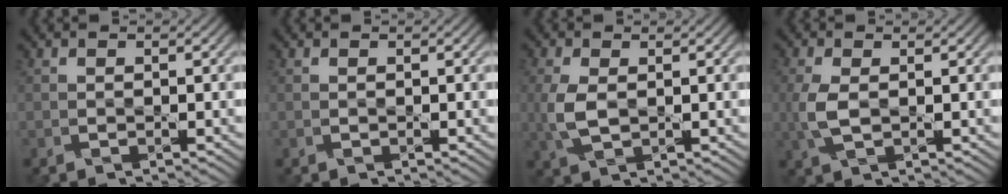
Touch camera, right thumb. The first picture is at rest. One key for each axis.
{"total": 0.0}
{"total": 4.3, "fx": 0.1, "fy": 2.4, "fz": 3.5, "tx": -0.099, "ty": -0.002, "tz": 0.004}
{"total": 3.8, "fx": 0.0, "fy": 1.9, "fz": 3.3, "tx": -0.094, "ty": 0.000, "tz": 0.000}